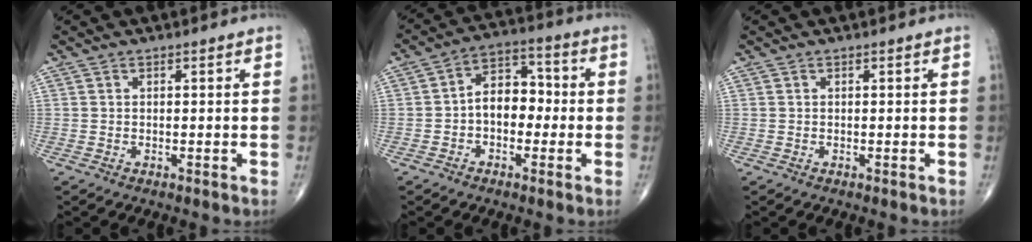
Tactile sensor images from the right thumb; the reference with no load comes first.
{"total": 8.4, "force": [-1.1, 5.8, 6.1], "torque": [-0.067, 0.032, -0.033]}
{"total": 0.0}